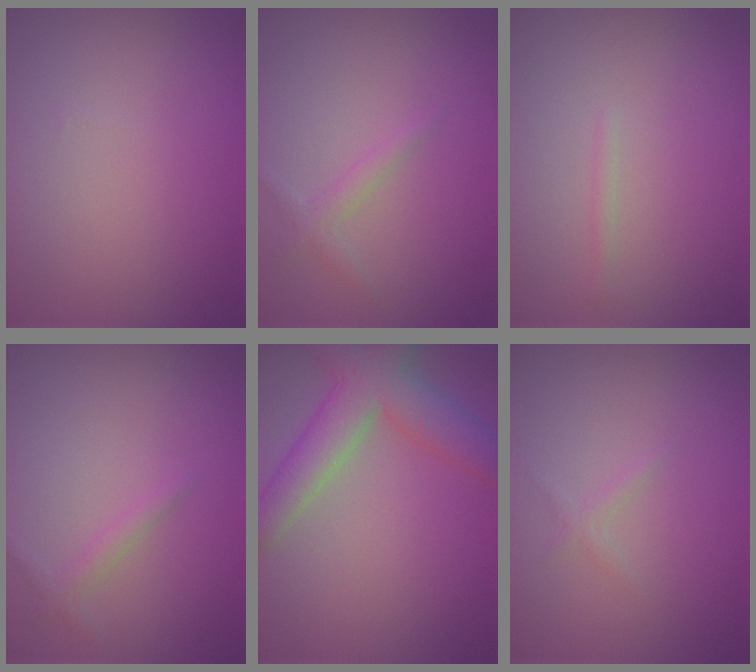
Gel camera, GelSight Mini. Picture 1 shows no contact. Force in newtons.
{"total": 1.4, "press": 1.4, "slide": 0.1}
{"total": 0.5, "press": 0.5, "slide": 0.0}
{"total": 1.1, "press": 1.1, "slide": 0.0}
{"total": 6.4, "press": 6.4, "slide": 0.3}
{"total": 0.8, "press": 0.8, "slide": 0.1}